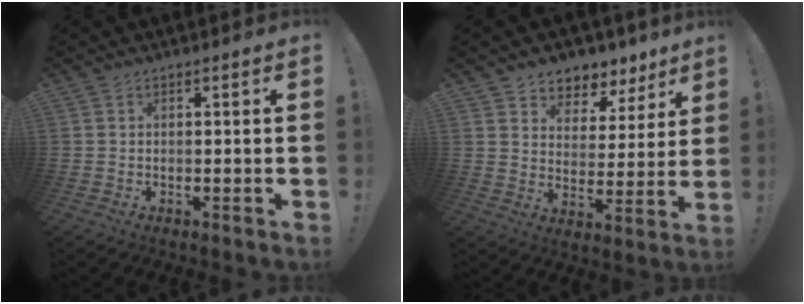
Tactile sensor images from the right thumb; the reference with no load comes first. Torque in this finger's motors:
{"motor_torque": [0.43, 2.19, 0.21, 0.03, 0.00]}